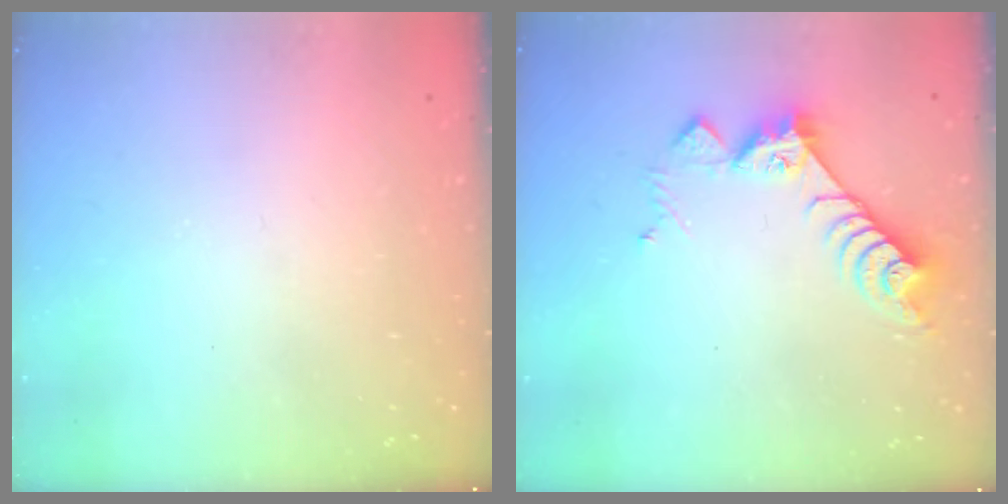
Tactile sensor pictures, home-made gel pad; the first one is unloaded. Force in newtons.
{"total": 9.3, "press": 9.3, "slide": 0.8}